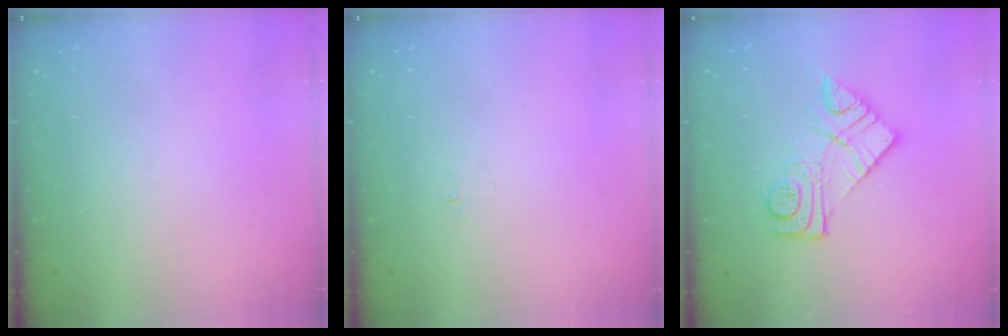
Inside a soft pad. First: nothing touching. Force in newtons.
{"total": 2.5, "press": 2.5, "slide": 0.3}
{"total": 12.9, "press": 12.8, "slide": 0.9}